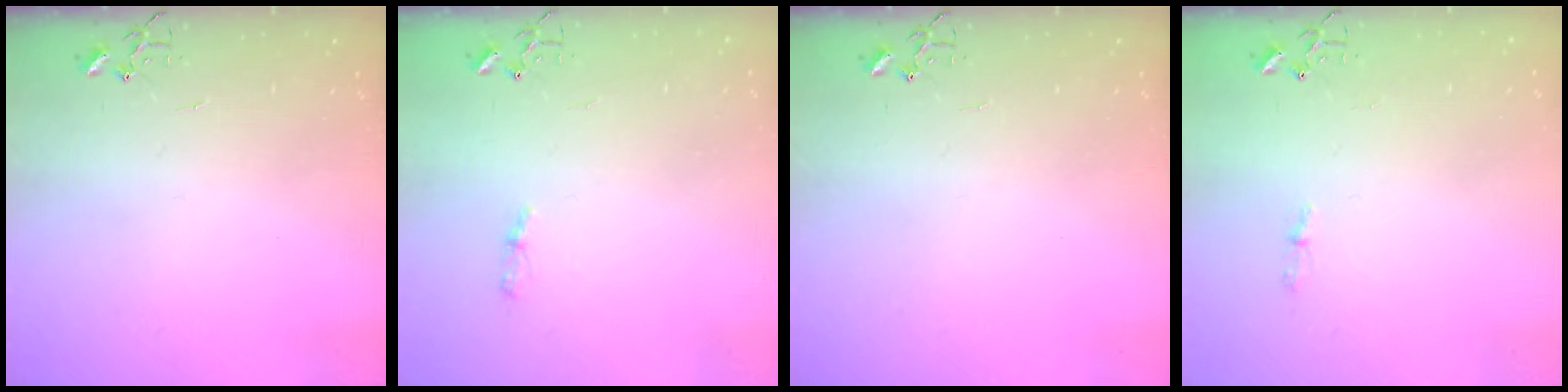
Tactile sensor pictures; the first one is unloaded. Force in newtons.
{"total": 4.2, "press": 4.1, "slide": 0.5}
{"total": 0.0}
{"total": 3.7, "press": 3.7, "slide": 0.5}